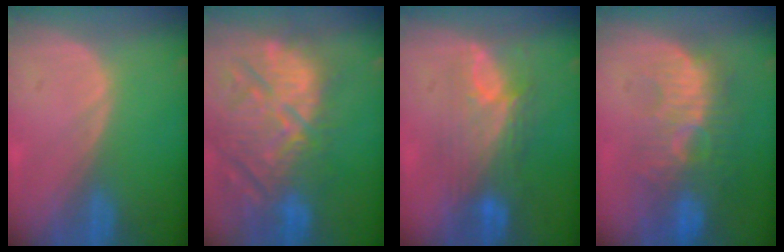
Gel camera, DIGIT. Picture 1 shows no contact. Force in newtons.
{"total": 14.9, "press": 12.9, "slide": 7.4}
{"total": 7.6, "press": 7.4, "slide": 1.5}
{"total": 10.5, "press": 9.5, "slide": 4.5}